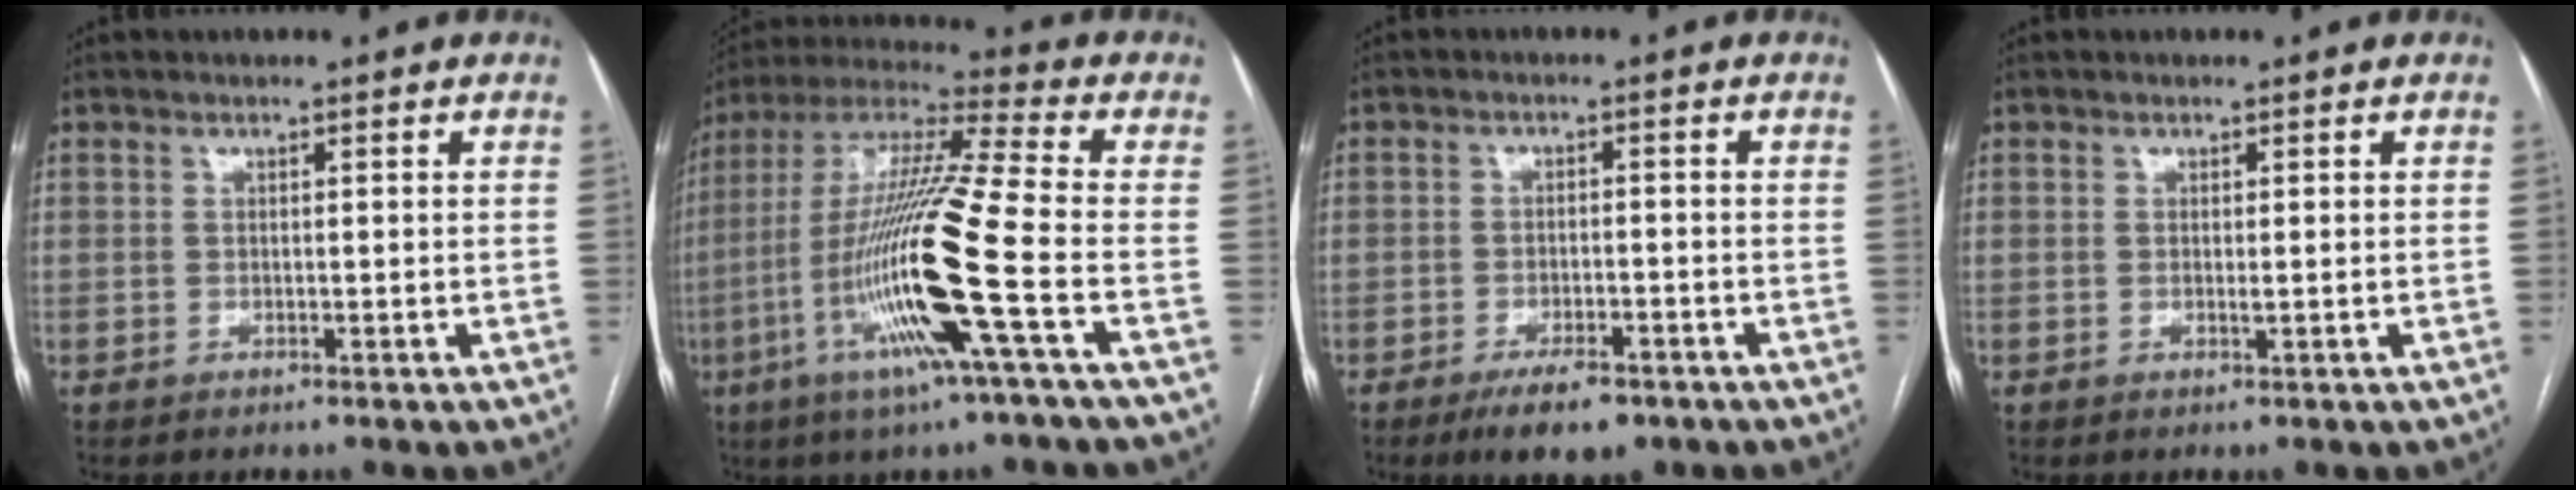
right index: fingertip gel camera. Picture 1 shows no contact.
{"total": 19.6, "force": [-6.0, -0.6, 18.6], "torque": [-0.387, -0.020, -0.127]}
{"total": 6.3, "force": [-4.2, 2.2, 4.1], "torque": [-0.069, -0.005, -0.062]}
{"total": 0.5, "force": [0.1, 0.0, 0.5], "torque": [-0.011, -0.003, 0.001]}